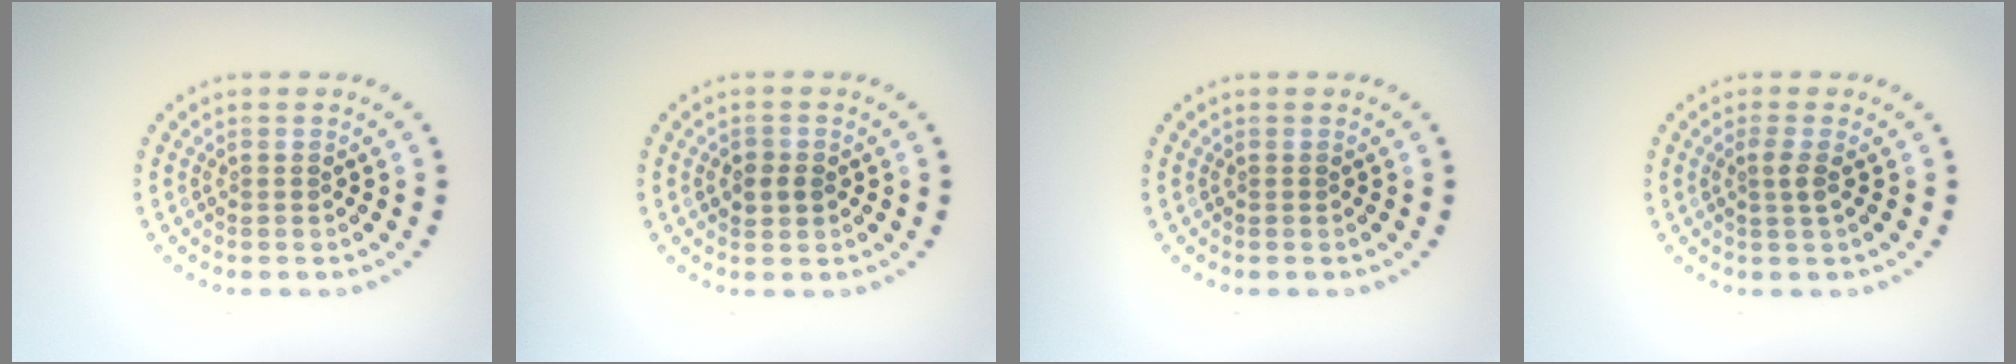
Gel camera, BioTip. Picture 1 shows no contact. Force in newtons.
{"total": 1.6, "press": 1.6, "slide": 0.3}
{"total": 0.0}
{"total": 1.4, "press": 1.1, "slide": 0.9}